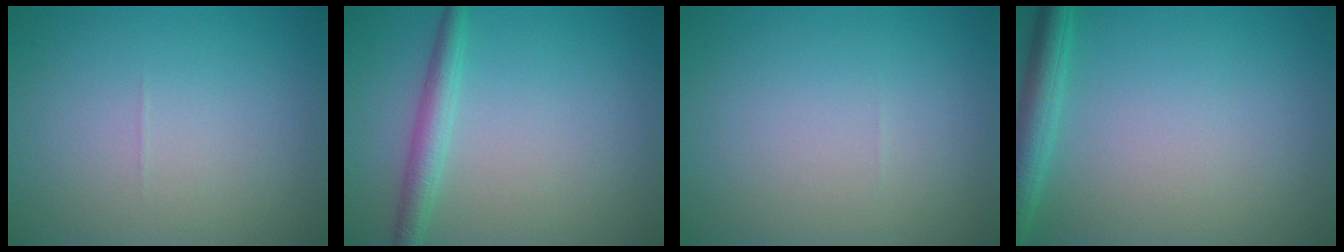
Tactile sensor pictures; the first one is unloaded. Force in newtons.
{"total": 2.4, "press": 2.4, "slide": 0.1}
{"total": 0.0}
{"total": 3.0, "press": 3.0, "slide": 0.2}